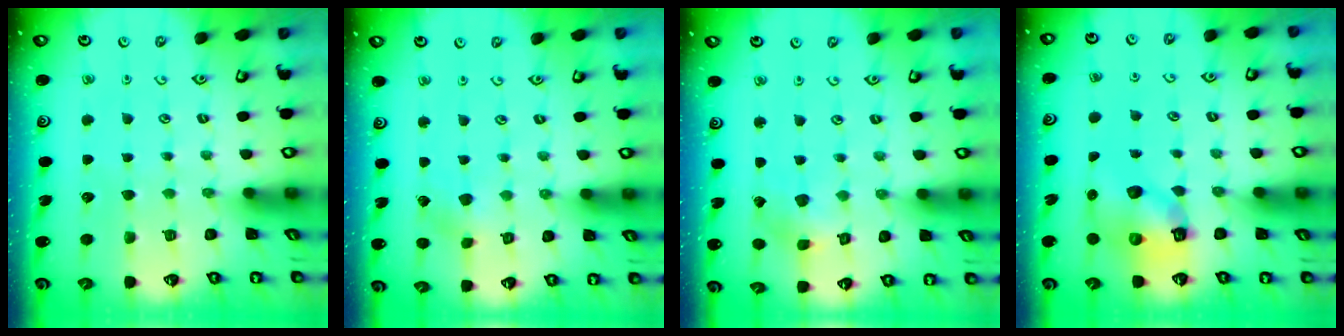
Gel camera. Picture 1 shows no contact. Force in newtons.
{"total": 2.6, "press": 2.4, "slide": 0.9}
{"total": 2.2, "press": 2.2, "slide": 0.3}
{"total": 9.8, "press": 9.7, "slide": 1.7}